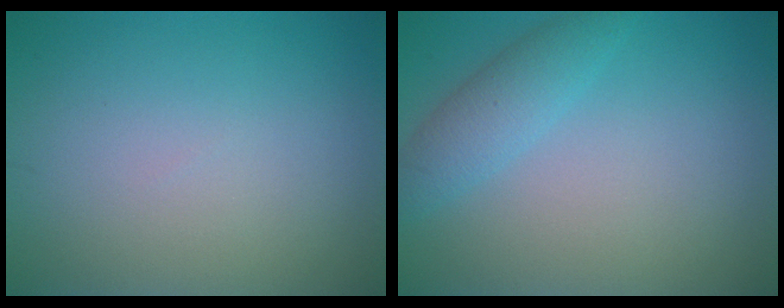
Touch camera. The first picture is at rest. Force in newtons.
{"total": 2.7, "press": 2.7, "slide": 0.1}